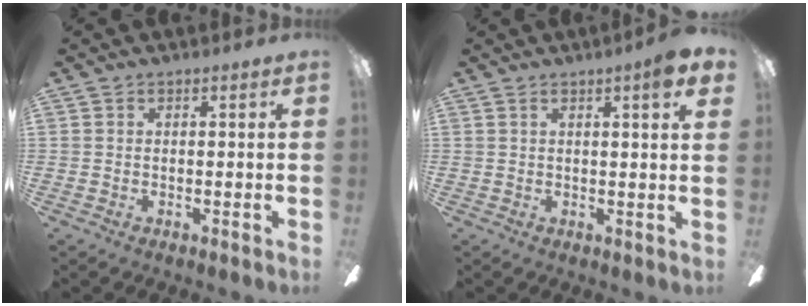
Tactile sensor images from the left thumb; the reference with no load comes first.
{"total": 4.1, "force": [2.3, 0.2, 3.4], "torque": [-0.045, -0.007, 0.033]}